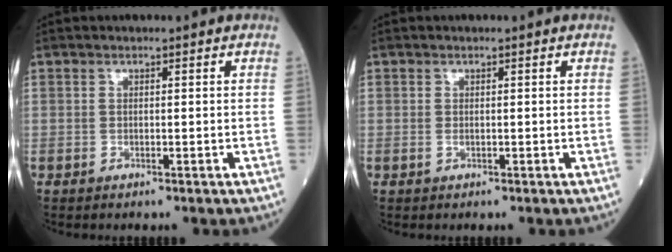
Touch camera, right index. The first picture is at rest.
{"total": 0.0}